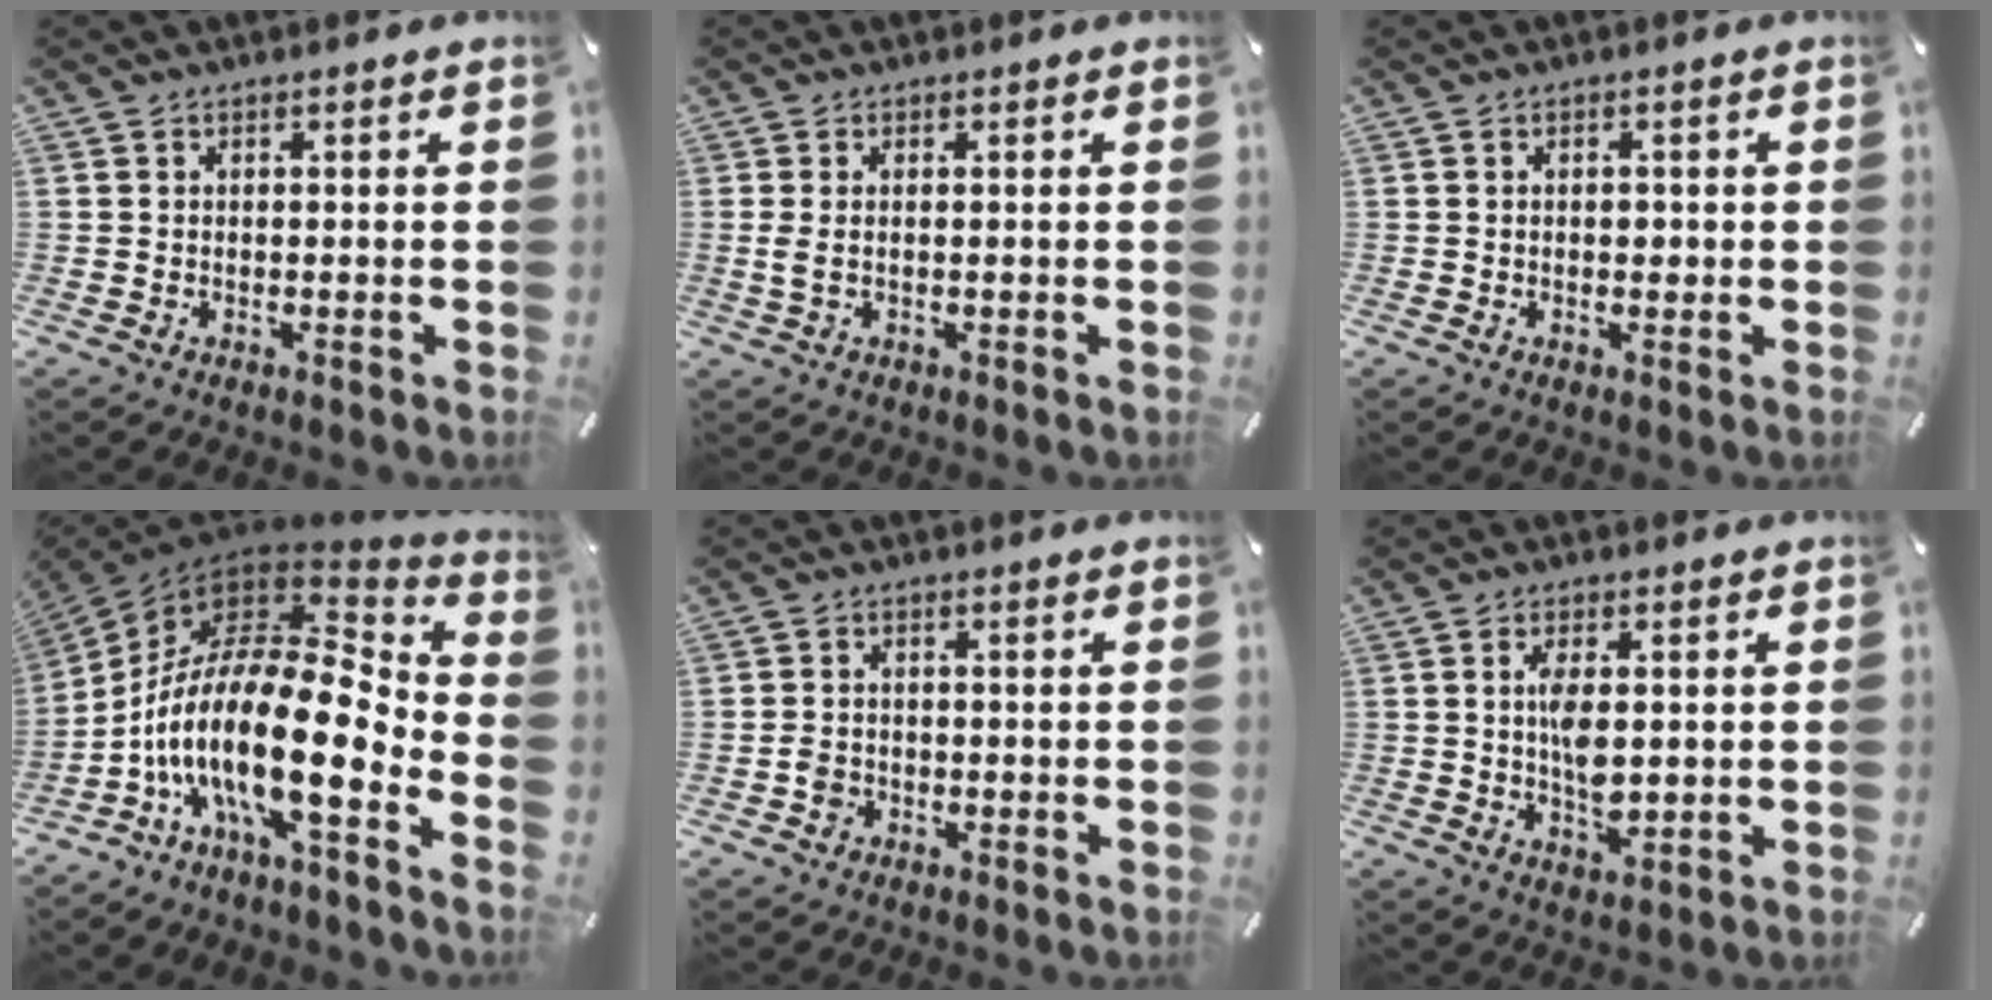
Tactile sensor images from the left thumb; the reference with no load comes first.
{"total": 2.2, "force": [0.0, 0.6, 2.2], "torque": [-0.040, -0.002, 0.001]}
{"total": 1.1, "force": [-0.1, 0.9, 0.6], "torque": [-0.006, 0.001, -0.004]}
{"total": 23.8, "force": [-6.7, 9.1, 20.9], "torque": [-0.426, -0.037, -0.126]}
{"total": 2.5, "force": [-1.0, 2.0, 1.0], "torque": [-0.015, 0.006, -0.020]}
{"total": 6.9, "force": [0.5, 3.5, 6.0], "torque": [-0.119, -0.004, 0.001]}